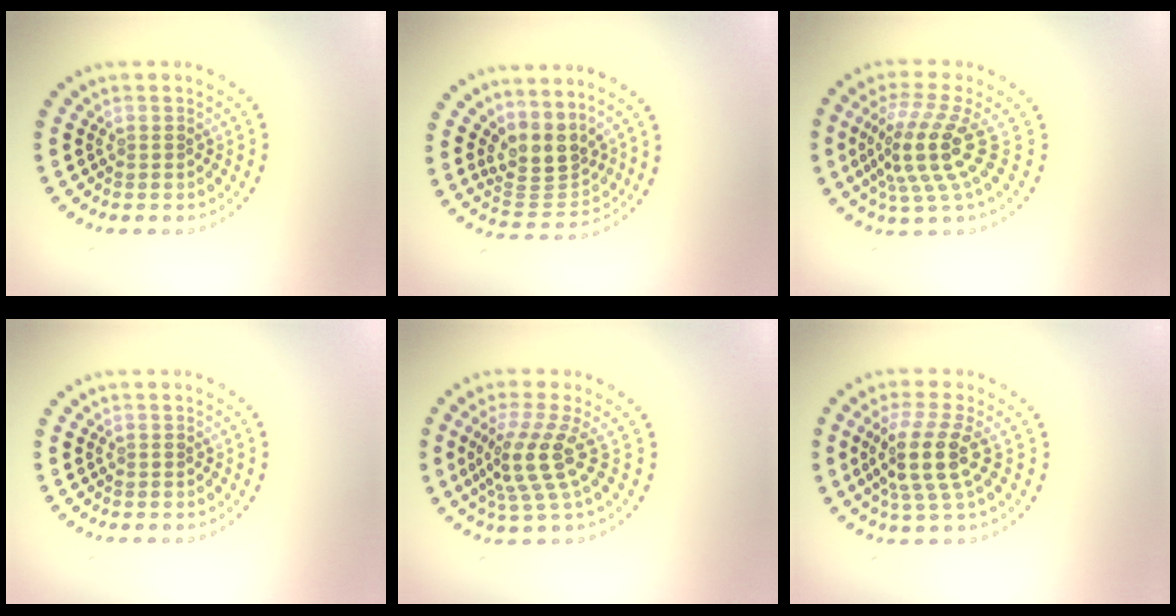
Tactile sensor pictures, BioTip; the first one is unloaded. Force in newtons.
{"total": 3.5, "press": 2.7, "slide": 2.3}
{"total": 4.9, "press": 3.5, "slide": 3.4}
{"total": 0.0}
{"total": 4.3, "press": 3.1, "slide": 3.0}
{"total": 4.3, "press": 3.4, "slide": 2.5}